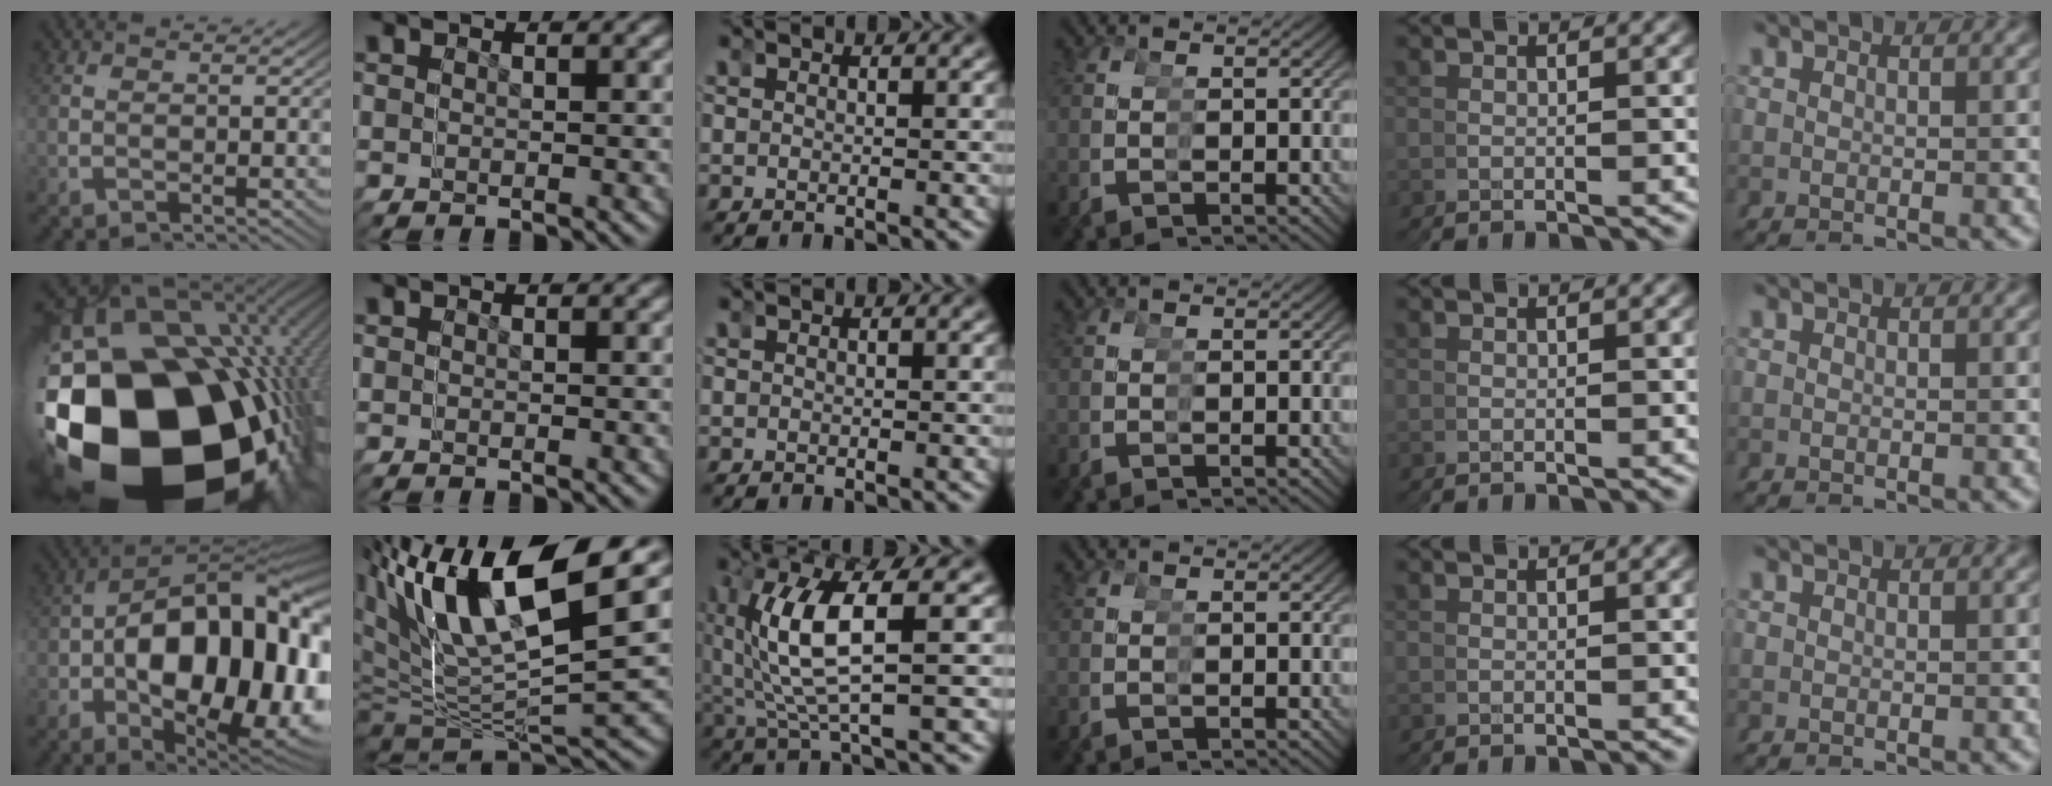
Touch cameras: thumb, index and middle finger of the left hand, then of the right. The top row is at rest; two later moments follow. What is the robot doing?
{"motion": "grasp_and_lifting", "object": "tape"}